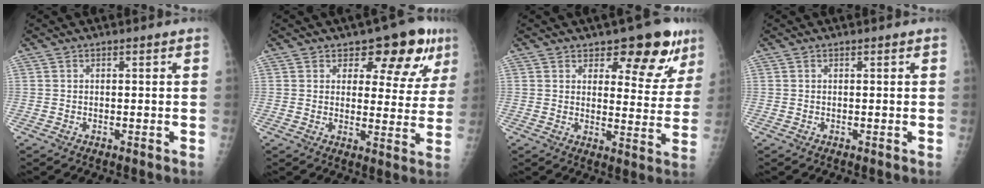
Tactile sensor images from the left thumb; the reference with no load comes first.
{"total": 11.3, "force": [6.5, 6.0, 6.9], "torque": [-0.038, -0.029, 0.083]}
{"total": 11.6, "force": [7.6, 5.6, 6.7], "torque": [-0.032, -0.044, 0.101]}
{"total": 0.0}